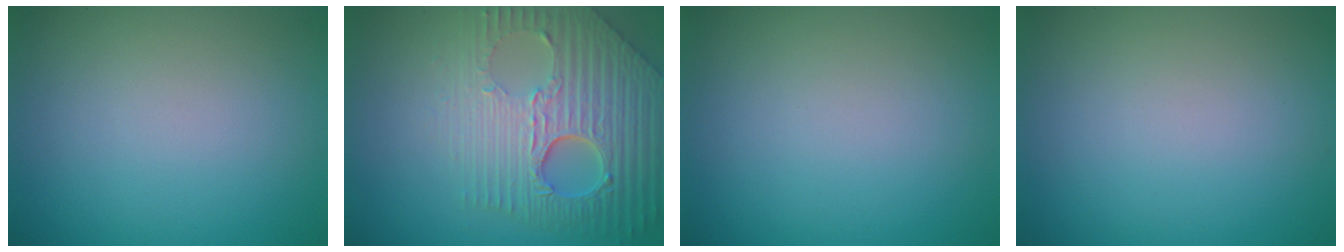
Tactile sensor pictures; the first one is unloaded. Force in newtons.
{"total": 8.7, "press": 6.1, "slide": 6.2}
{"total": 0.0}
{"total": 0.0}